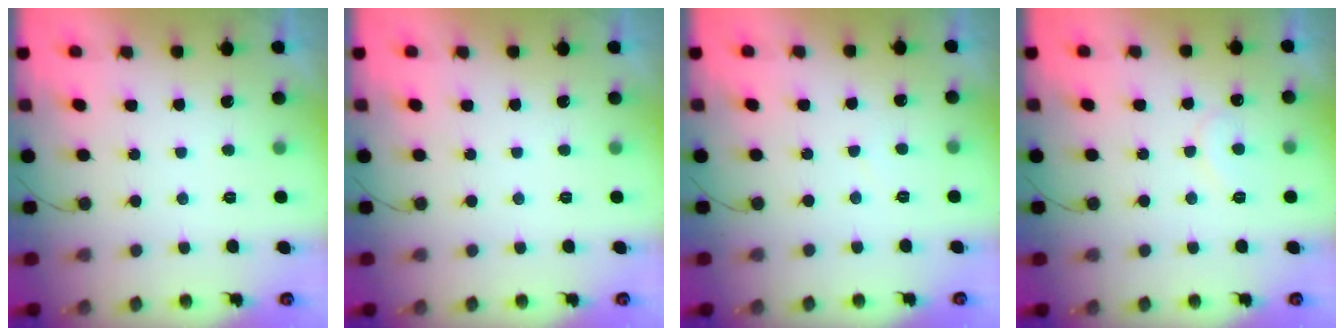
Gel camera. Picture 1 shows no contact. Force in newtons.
{"total": 0.0}
{"total": 2.9, "press": 2.9, "slide": 0.2}
{"total": 6.0, "press": 6.0, "slide": 0.4}